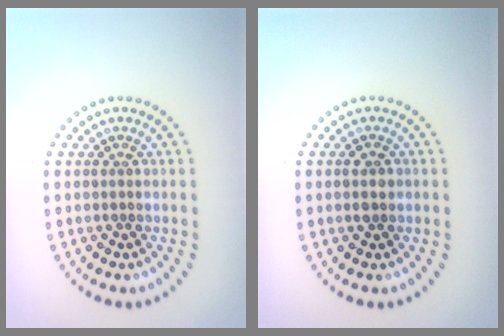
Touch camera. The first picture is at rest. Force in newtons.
{"total": 1.9, "press": 1.9, "slide": 0.1}